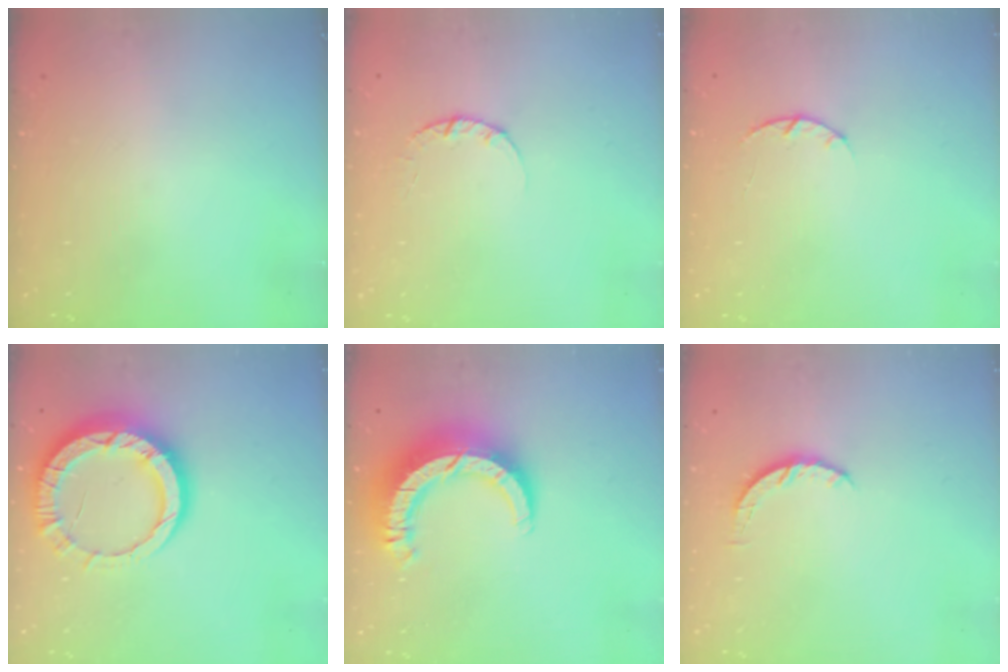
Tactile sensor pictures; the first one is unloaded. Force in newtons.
{"total": 2.4, "press": 2.3, "slide": 0.3}
{"total": 2.9, "press": 2.9, "slide": 0.5}
{"total": 12.6, "press": 12.6, "slide": 1.1}
{"total": 12.1, "press": 12.0, "slide": 1.2}
{"total": 4.3, "press": 4.3, "slide": 0.5}